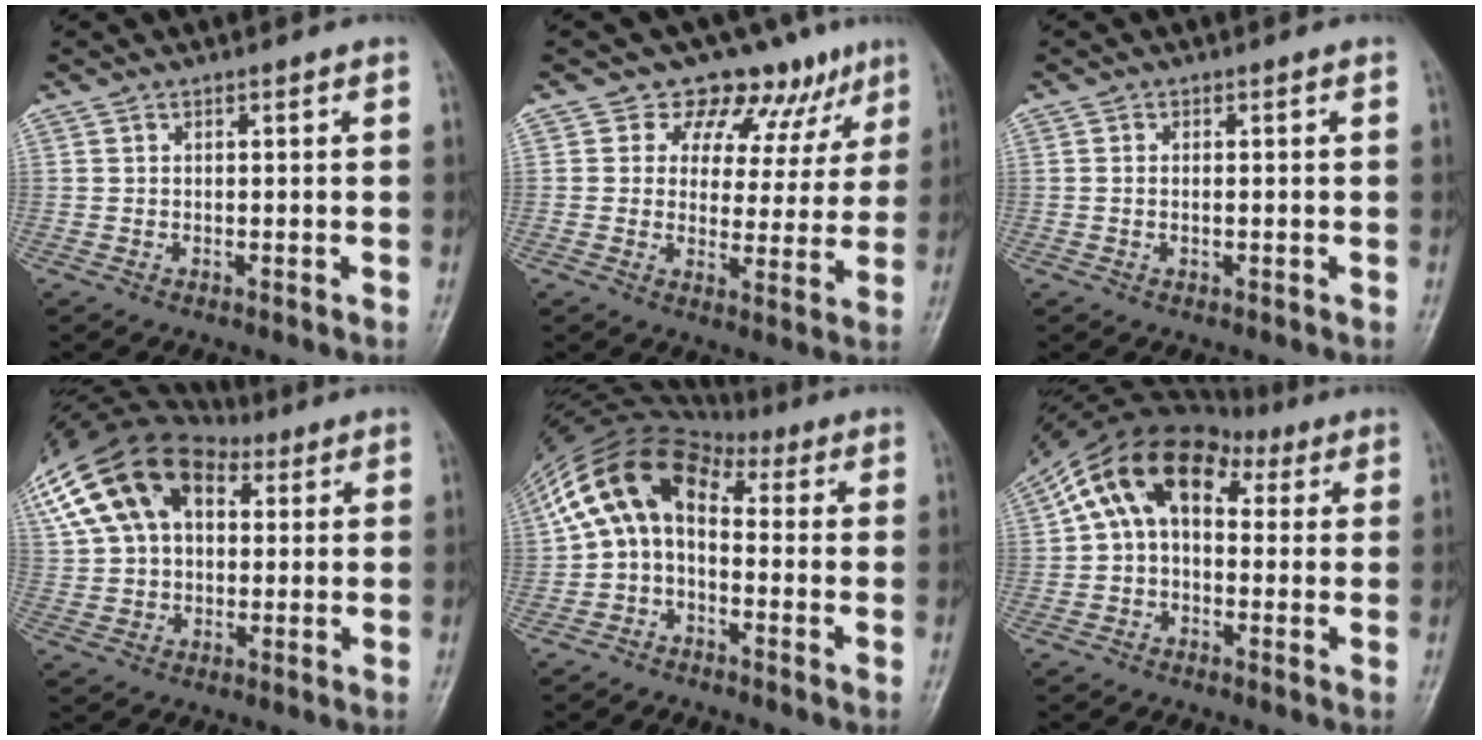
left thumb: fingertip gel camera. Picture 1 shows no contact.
{"total": 10.9, "force": [7.6, 6.9, 3.7], "torque": [-0.005, -0.037, 0.090]}
{"total": 1.1, "force": [-0.1, 0.5, 1.0], "torque": [-0.025, 0.007, -0.001]}
{"total": 22.7, "force": [8.4, 14.6, 15.2], "torque": [-0.315, 0.049, 0.149]}
{"total": 12.4, "force": [0.9, 8.0, 9.4], "torque": [-0.170, 0.053, -0.001]}
{"total": 13.6, "force": [3.5, 9.0, 9.6], "torque": [-0.150, 0.046, 0.048]}